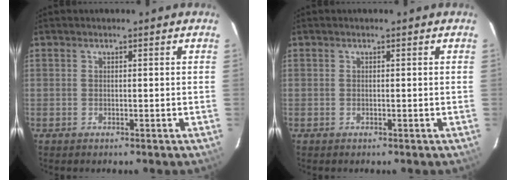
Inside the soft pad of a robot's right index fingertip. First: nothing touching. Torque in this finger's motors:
{"motor_torque": [0.03, -0.01, 0.00, 0.00]}